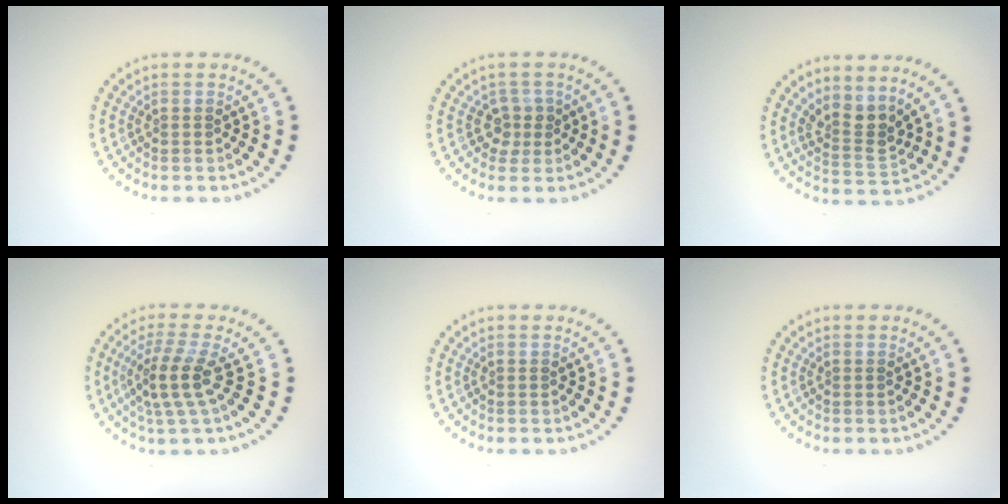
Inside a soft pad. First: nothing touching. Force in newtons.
{"total": 1.6, "press": 1.3, "slide": 0.9}
{"total": 2.8, "press": 2.1, "slide": 1.8}
{"total": 3.5, "press": 2.9, "slide": 2.1}
{"total": 0.0}
{"total": 0.0}